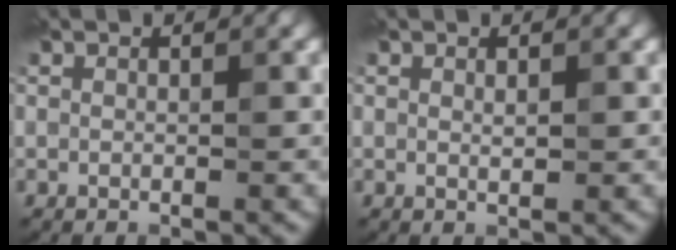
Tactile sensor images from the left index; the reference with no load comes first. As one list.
[{"total": 0.6, "force": [0.1, 0.2, 0.6], "torque": [-0.013, -0.002, 0.004]}]